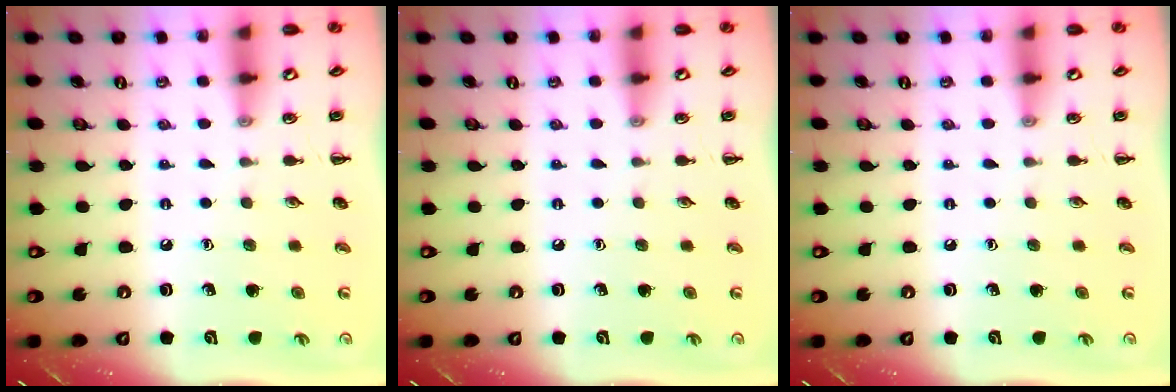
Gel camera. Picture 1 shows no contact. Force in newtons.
{"total": 0.0}
{"total": 0.0}